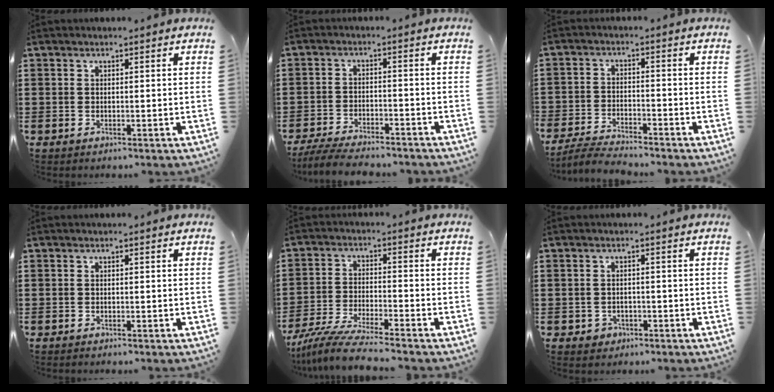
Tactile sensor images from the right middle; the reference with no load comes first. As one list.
[{"total": 5.1, "force": [-4.8, 0.6, 1.6], "torque": [-0.037, -0.002, -0.096]}, {"total": 4.4, "force": [-4.3, 0.4, 0.8], "torque": [-0.030, -0.003, -0.093]}, {"total": 0.0}, {"total": 6.9, "force": [-6.3, -0.2, 2.9], "torque": [-0.067, -0.013, -0.124]}, {"total": 1.3, "force": [-0.8, 1.0, 0.3], "torque": [-0.009, 0.002, -0.020]}]